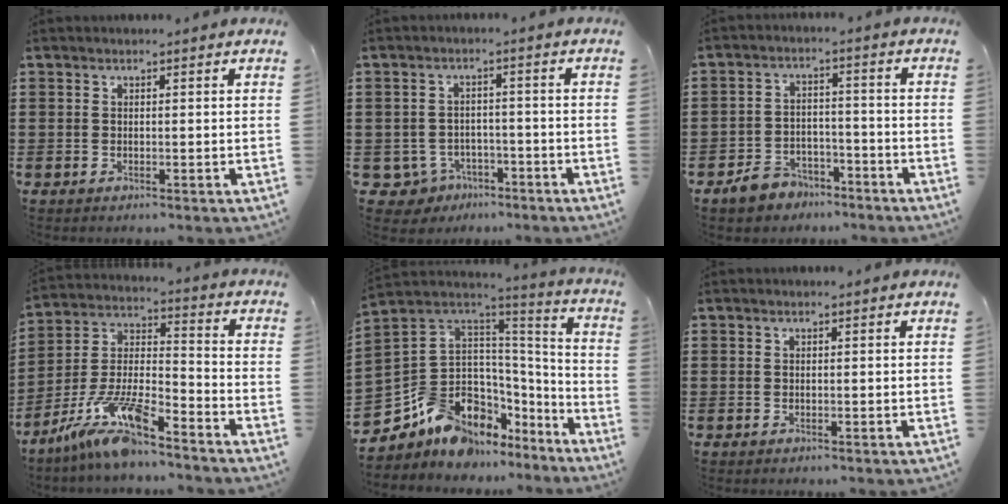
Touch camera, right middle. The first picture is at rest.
{"total": 4.0, "force": [-3.1, 2.3, 0.8], "torque": [-0.037, 0.003, -0.067]}
{"total": 4.8, "force": [-4.3, 2.2, 0.7], "torque": [-0.031, 0.012, -0.090]}
{"total": 11.7, "force": [-9.5, 1.7, 6.6], "torque": [-0.153, 0.004, -0.192]}
{"total": 10.9, "force": [-6.6, 7.9, 3.7], "torque": [-0.118, -0.005, -0.126]}
{"total": 0.0}